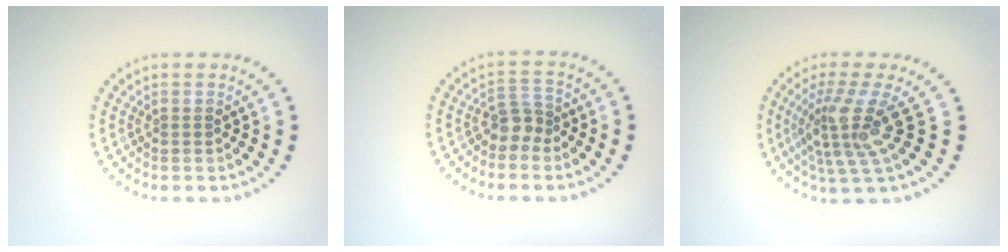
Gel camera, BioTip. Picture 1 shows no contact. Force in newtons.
{"total": 2.0, "press": 1.6, "slide": 1.2}
{"total": 4.6, "press": 3.2, "slide": 3.3}